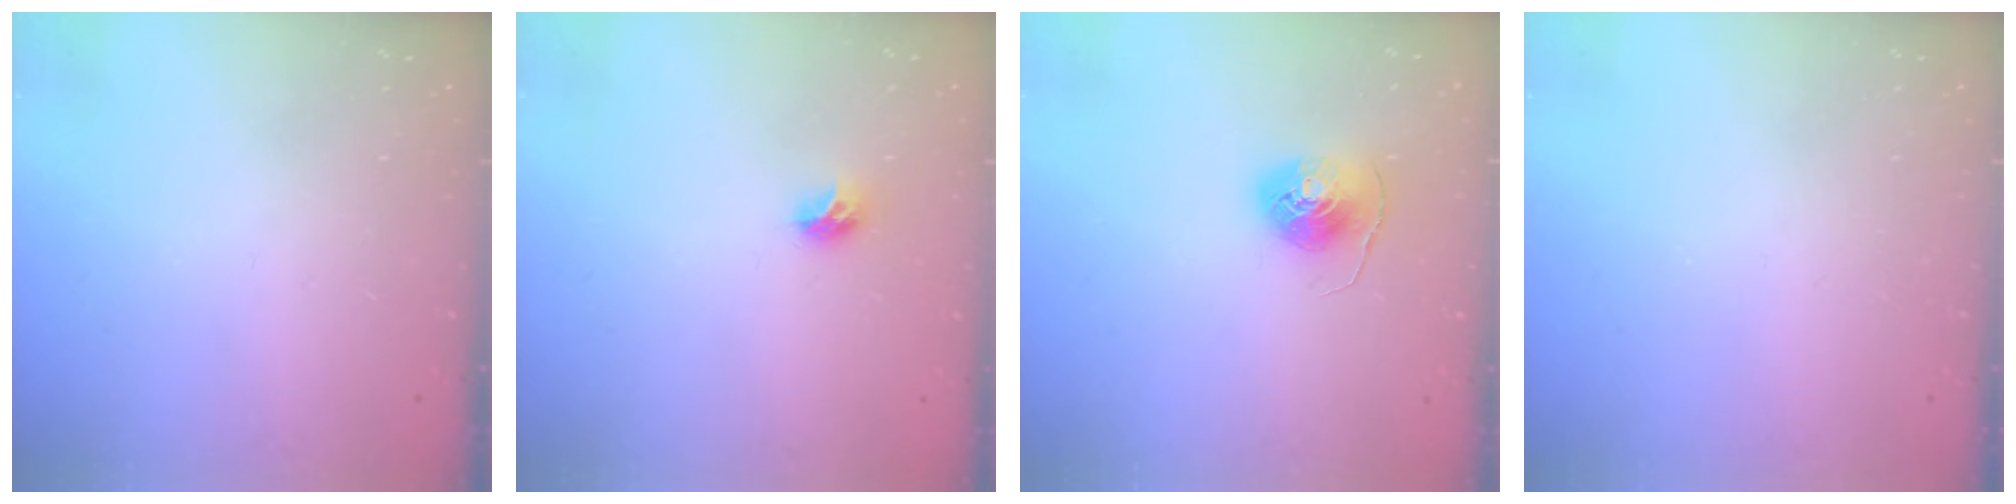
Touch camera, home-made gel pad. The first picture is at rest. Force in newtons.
{"total": 7.5, "press": 7.4, "slide": 0.7}
{"total": 8.1, "press": 8.1, "slide": 0.4}
{"total": 0.0}